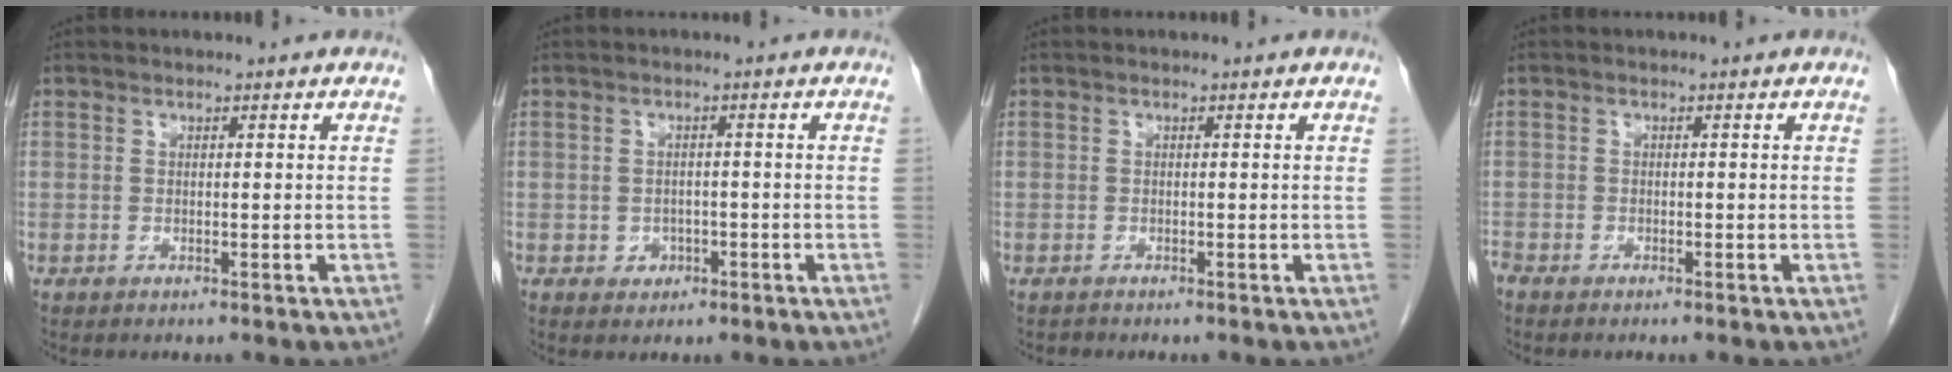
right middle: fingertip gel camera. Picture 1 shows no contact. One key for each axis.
{"total": 2.0, "fx": -0.8, "fy": 1.7, "fz": 0.7, "tx": -0.006, "ty": 0.007, "tz": -0.005}
{"total": 0.0}
{"total": 1.4, "fx": -1.2, "fy": 0.4, "fz": 0.4, "tx": -0.012, "ty": -0.002, "tz": -0.024}